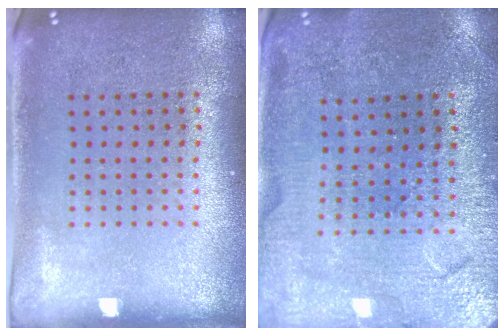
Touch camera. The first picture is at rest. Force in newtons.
{"total": 1.5, "press": 1.5, "slide": 0.2}